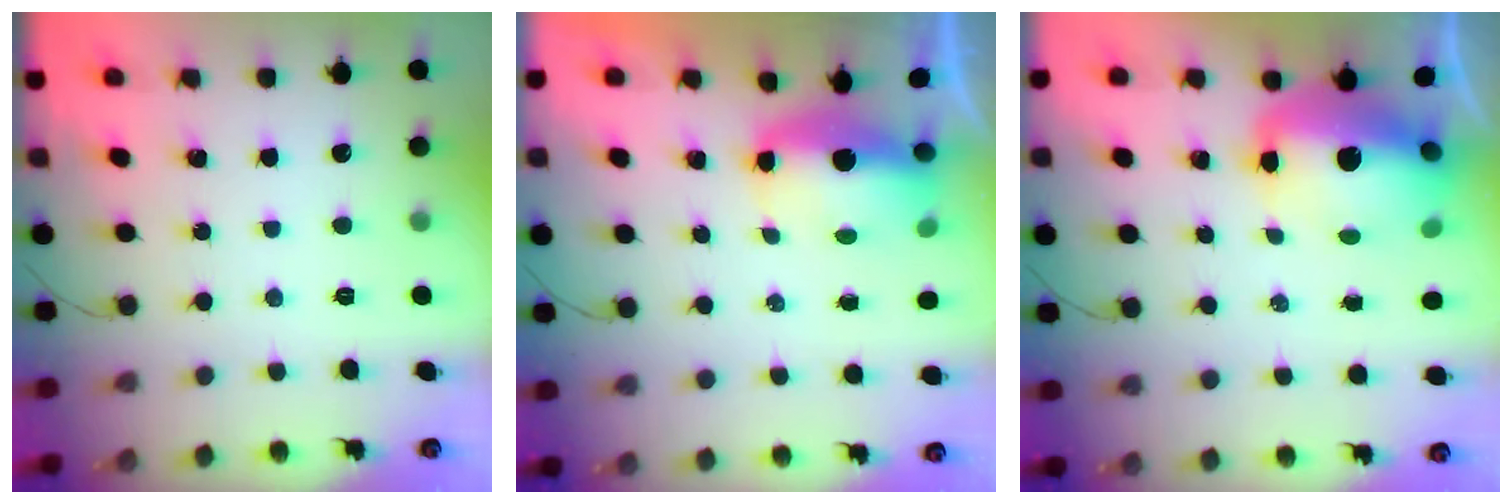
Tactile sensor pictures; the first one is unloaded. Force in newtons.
{"total": 8.4, "press": 7.2, "slide": 4.4}
{"total": 15.6, "press": 15.2, "slide": 3.5}